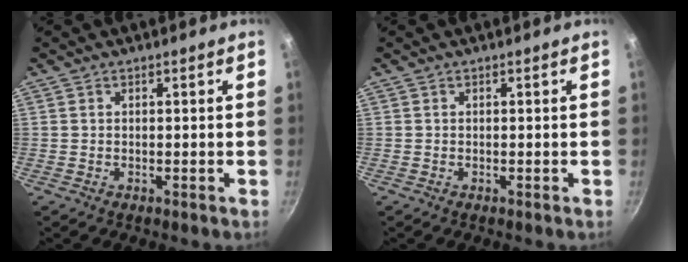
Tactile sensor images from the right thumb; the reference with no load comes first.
{"total": 0.0}